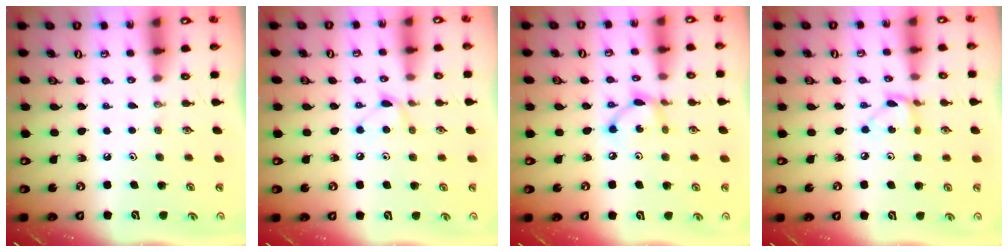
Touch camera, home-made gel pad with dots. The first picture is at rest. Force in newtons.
{"total": 6.6, "press": 6.6, "slide": 0.6}
{"total": 6.9, "press": 6.9, "slide": 0.1}
{"total": 4.3, "press": 4.3, "slide": 0.3}